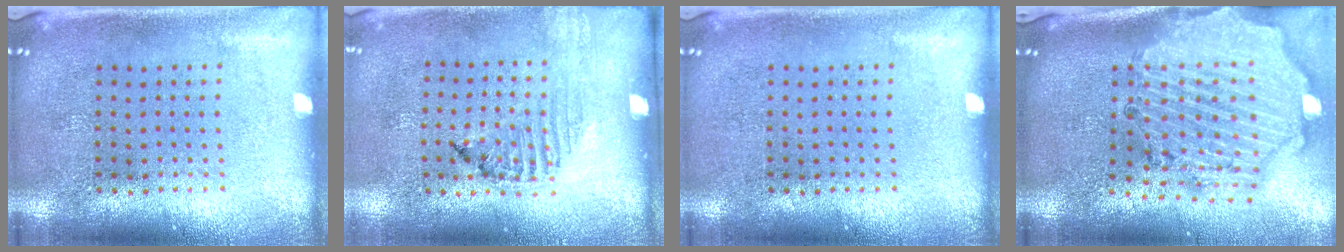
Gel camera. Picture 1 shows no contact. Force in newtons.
{"total": 1.2, "press": 1.2, "slide": 0.4}
{"total": 0.0}
{"total": 2.9, "press": 2.6, "slide": 1.2}